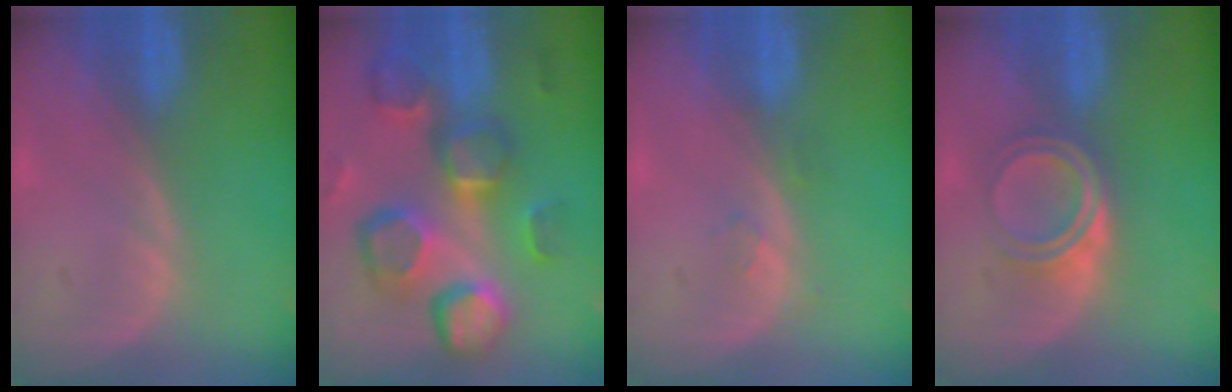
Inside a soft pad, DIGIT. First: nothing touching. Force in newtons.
{"total": 13.0, "press": 11.4, "slide": 6.4}
{"total": 1.1, "press": 1.0, "slide": 0.1}
{"total": 5.1, "press": 4.3, "slide": 2.7}